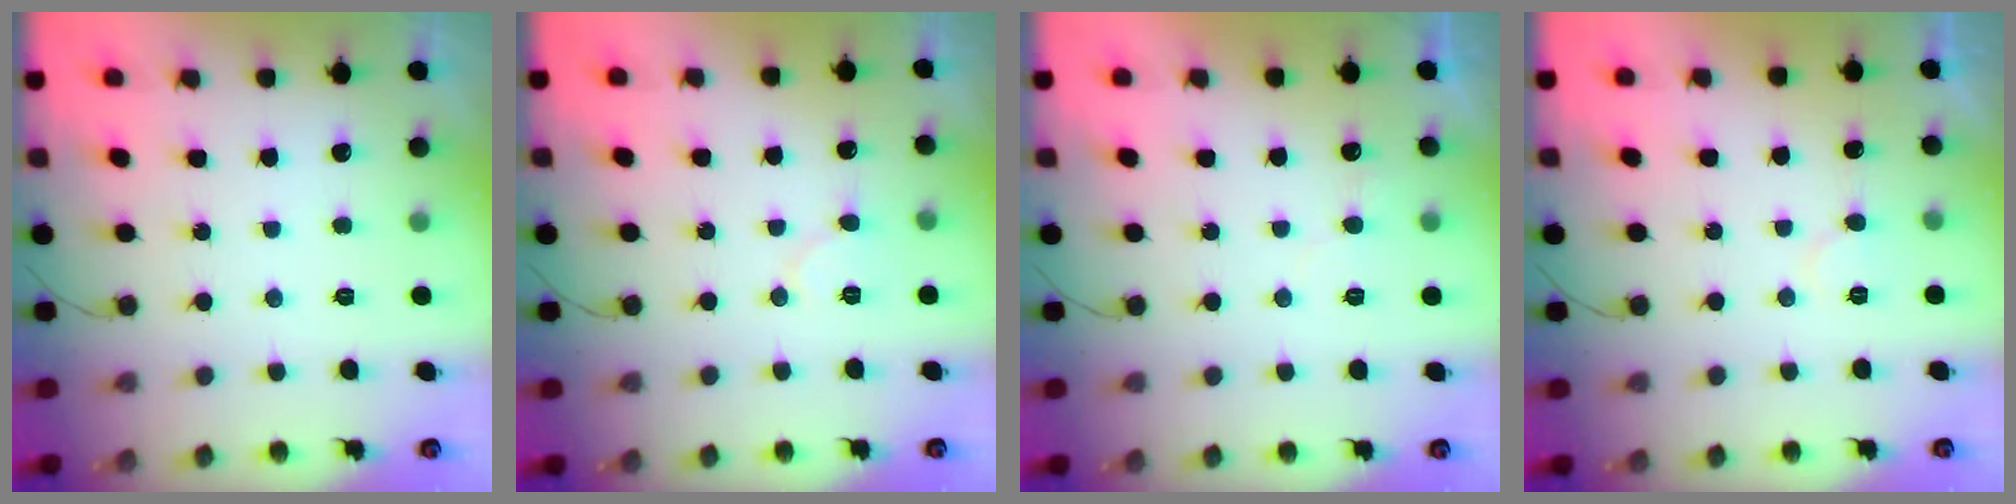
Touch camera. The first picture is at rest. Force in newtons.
{"total": 6.4, "press": 6.4, "slide": 0.5}
{"total": 5.3, "press": 5.3, "slide": 0.3}
{"total": 5.1, "press": 5.1, "slide": 0.3}